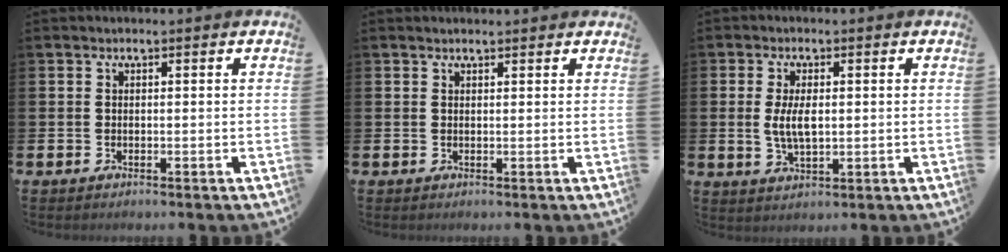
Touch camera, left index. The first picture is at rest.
{"total": 0.8, "force": [0.7, 0.1, 0.2], "torque": [-0.005, 0.004, 0.014]}
{"total": 4.3, "force": [0.5, 2.0, 3.8], "torque": [-0.064, 0.001, 0.004]}